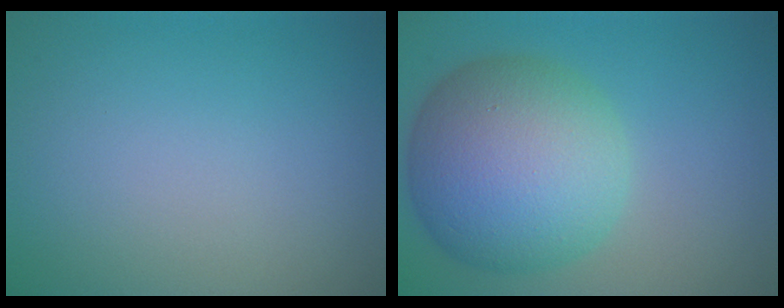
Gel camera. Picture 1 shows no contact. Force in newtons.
{"total": 11.0, "press": 11.0, "slide": 0.4}